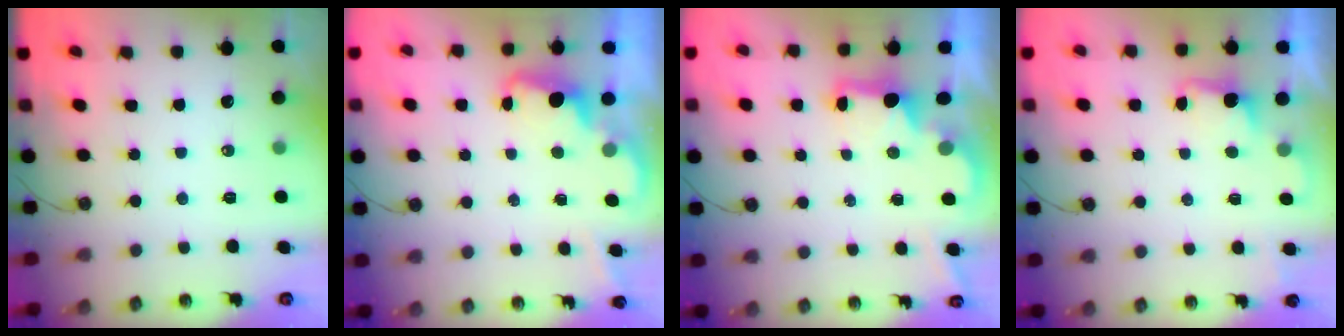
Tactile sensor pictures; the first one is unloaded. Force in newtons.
{"total": 2.1, "press": 2.0, "slide": 0.6}
{"total": 2.0, "press": 1.9, "slide": 0.7}
{"total": 1.4, "press": 1.1, "slide": 0.8}